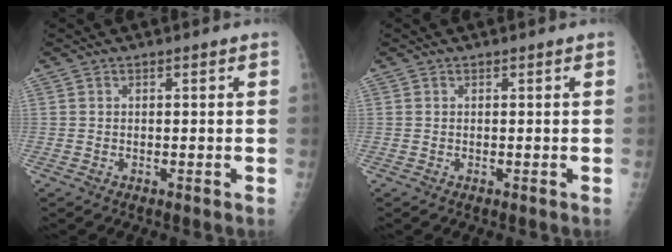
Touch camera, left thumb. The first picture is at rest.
{"total": 0.0}